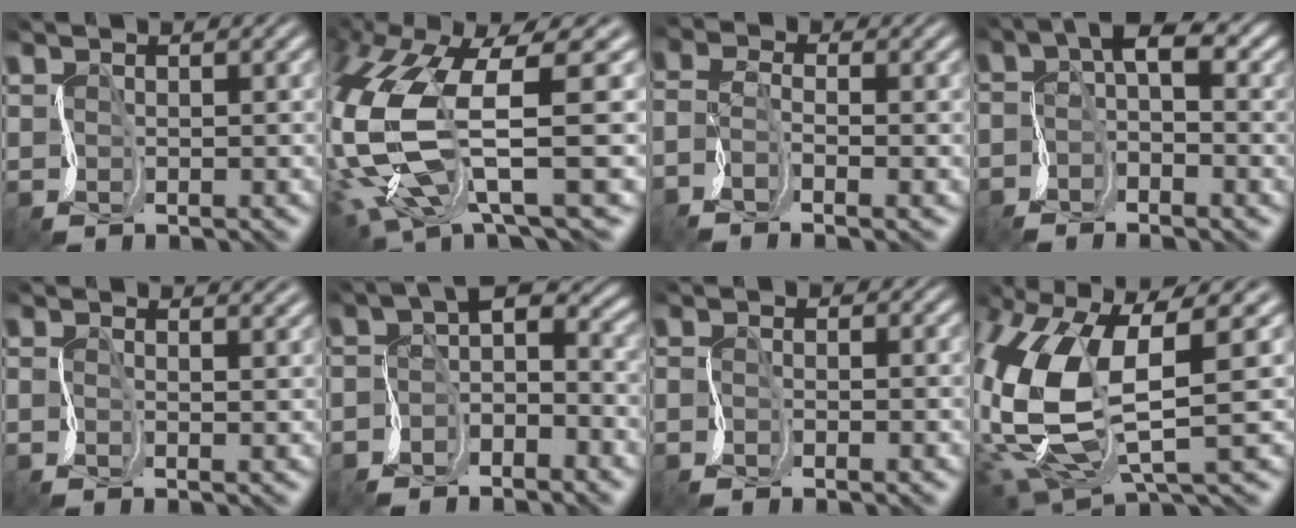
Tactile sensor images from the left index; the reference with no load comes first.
{"total": 11.7, "force": [0.4, 4.2, 10.9], "torque": [-0.253, -0.005, 0.019]}
{"total": 5.0, "force": [-3.5, 1.6, 3.2], "torque": [-0.081, -0.008, -0.071]}
{"total": 4.3, "force": [-0.9, 1.8, 3.8], "torque": [-0.069, 0.017, -0.025]}
{"total": 1.5, "force": [0.5, 0.8, 1.2], "torque": [-0.011, 0.001, -0.004]}
{"total": 4.1, "force": [-2.0, 1.8, 3.0], "torque": [-0.059, 0.013, -0.050]}
{"total": 1.2, "force": [-1.0, 0.4, 0.6], "torque": [-0.011, -0.003, -0.014]}
{"total": 9.5, "force": [1.8, 3.3, 8.7], "torque": [-0.207, -0.014, 0.041]}